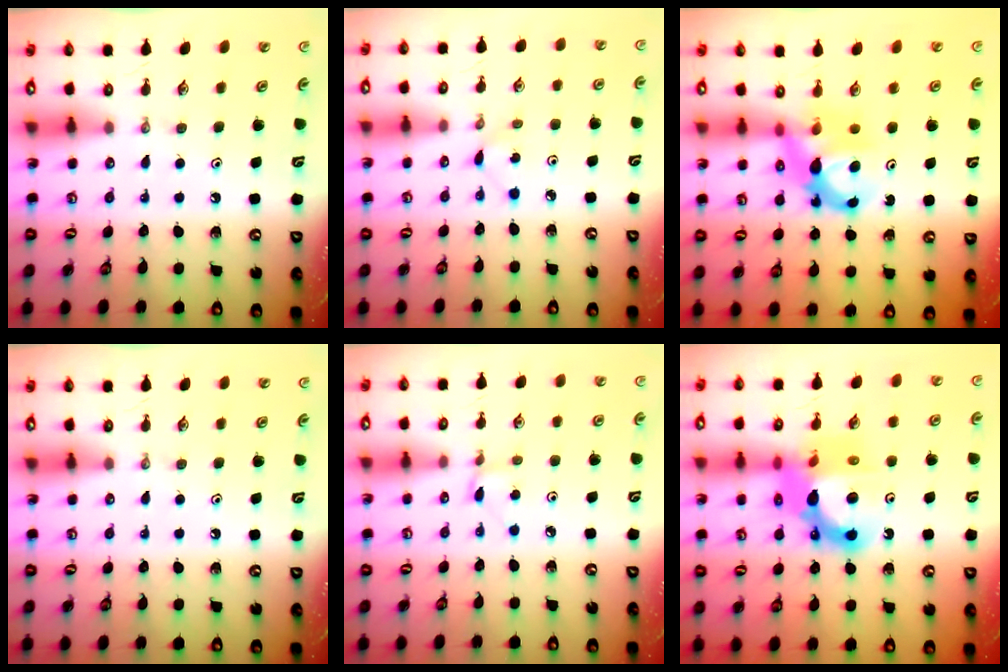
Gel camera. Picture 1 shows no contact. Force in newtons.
{"total": 2.7, "press": 2.7, "slide": 0.3}
{"total": 7.3, "press": 7.3, "slide": 0.5}
{"total": 0.0}
{"total": 2.0, "press": 2.0, "slide": 0.2}
{"total": 15.4, "press": 15.4, "slide": 1.2}